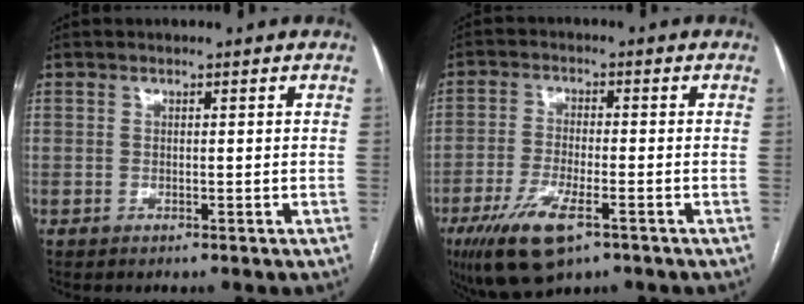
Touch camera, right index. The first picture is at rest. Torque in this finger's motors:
{"motor_torque": [1.31, -0.83, 0.67, 0.16]}